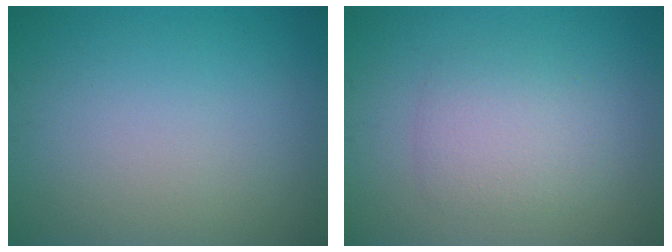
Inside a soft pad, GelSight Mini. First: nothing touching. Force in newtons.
{"total": 2.9, "press": 2.9, "slide": 0.2}